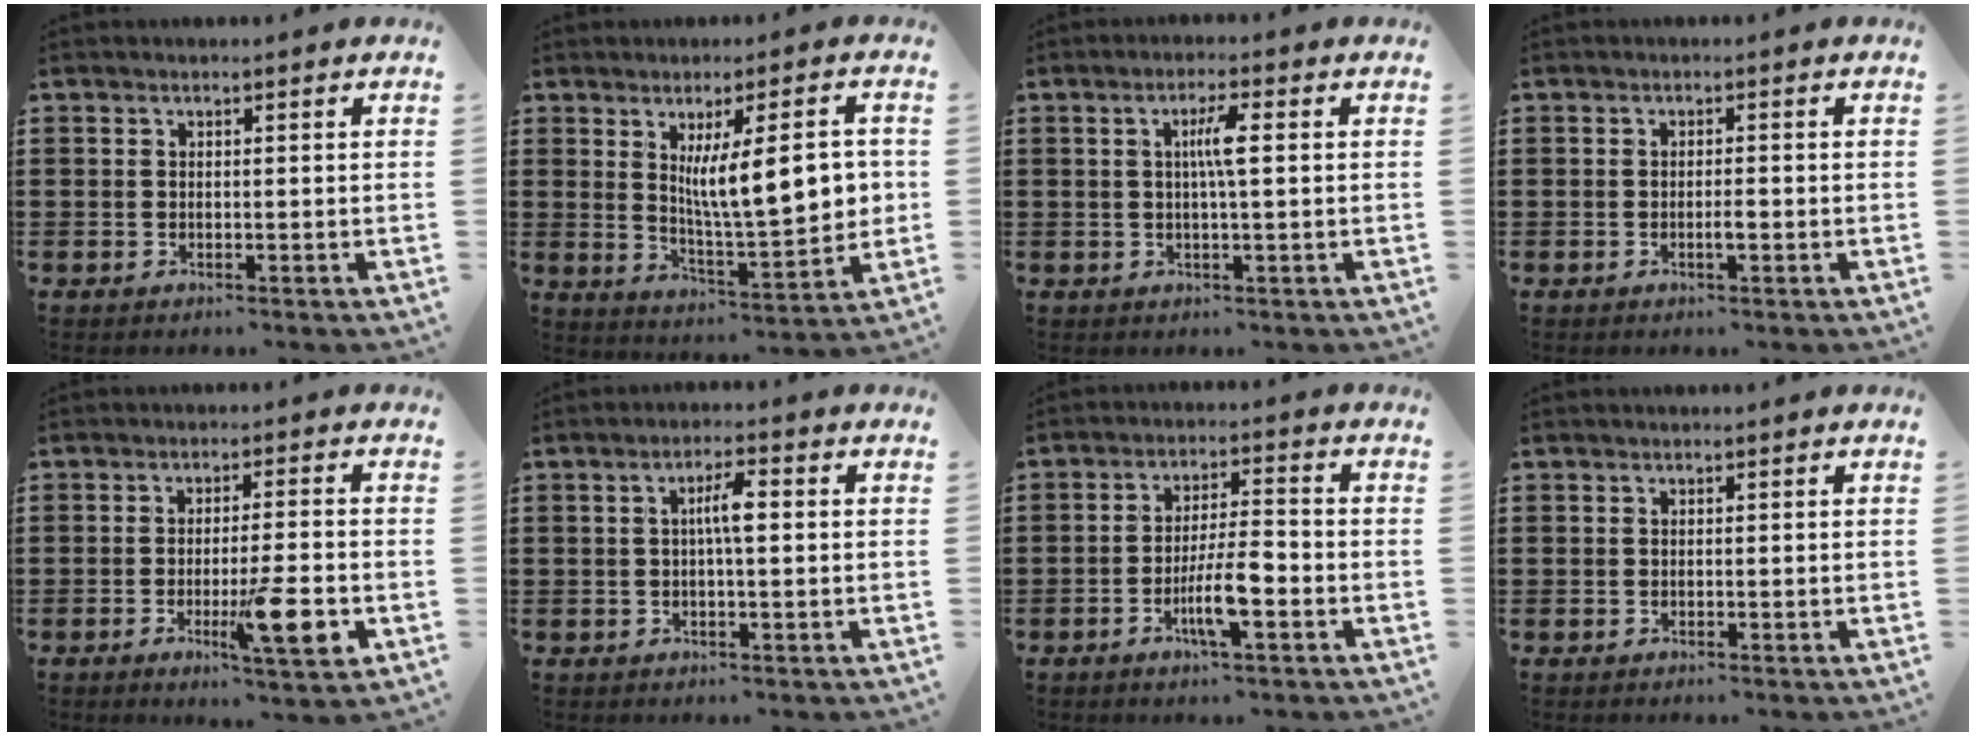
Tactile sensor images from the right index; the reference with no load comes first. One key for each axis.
{"total": 11.6, "fx": 2.1, "fy": 2.9, "fz": 11.0, "tx": -0.176, "ty": -0.003, "tz": 0.032}
{"total": 3.8, "fx": 0.4, "fy": 0.3, "fz": 3.8, "tx": -0.073, "ty": -0.002, "tz": 0.002}
{"total": 1.5, "fx": -0.5, "fy": 0.3, "fz": 1.4, "tx": -0.026, "ty": -0.001, "tz": -0.009}
{"total": 9.2, "fx": -3.0, "fy": 1.3, "fz": 8.6, "tx": -0.141, "ty": -0.015, "tz": -0.049}
{"total": 4.0, "fx": 0.2, "fy": 0.8, "fz": 3.9, "tx": -0.074, "ty": 0.003, "tz": 0.000}
{"total": 7.0, "fx": -2.6, "fy": 1.4, "fz": 6.3, "tx": -0.124, "ty": -0.007, "tz": -0.052}
{"total": 0.0}